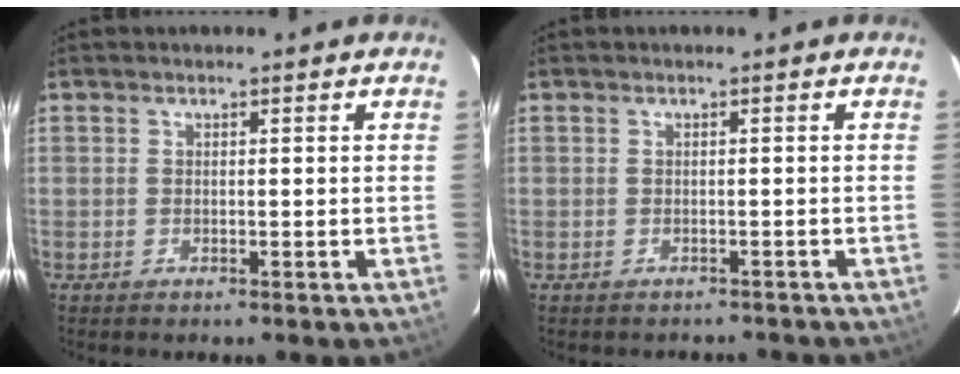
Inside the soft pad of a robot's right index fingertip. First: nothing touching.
{"total": 4.0, "force": [-3.7, 1.3, 1.0], "torque": [-0.011, -0.003, -0.039]}